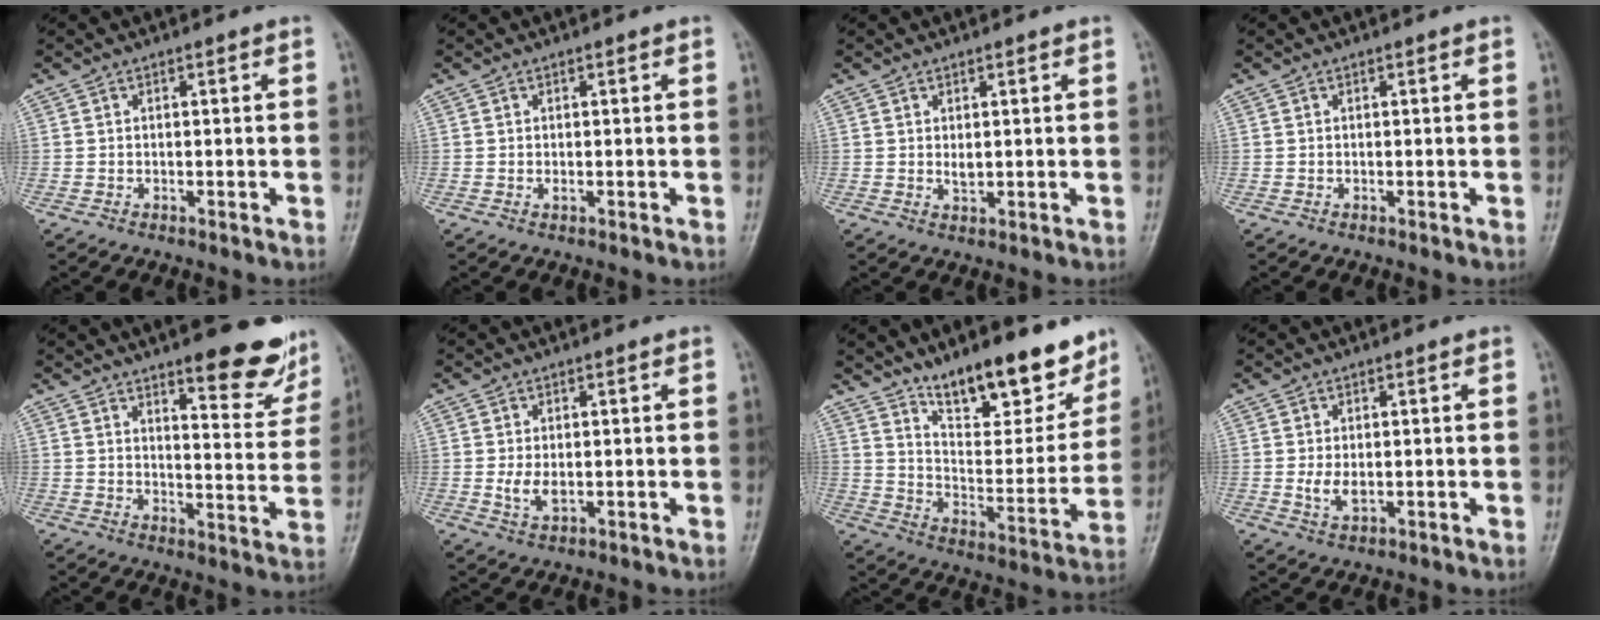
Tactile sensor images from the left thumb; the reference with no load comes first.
{"total": 0.8, "force": [0.2, 0.3, 0.7], "torque": [-0.010, -0.001, 0.004]}
{"total": 2.0, "force": [0.7, 1.0, 1.6], "torque": [-0.025, -0.007, 0.013]}
{"total": 0.0}
{"total": 13.4, "force": [9.6, 3.8, 8.5], "torque": [-0.069, -0.066, 0.127]}
{"total": 3.3, "force": [0.1, 1.9, 2.7], "torque": [-0.052, -0.009, 0.007]}
{"total": 19.4, "force": [14.3, 7.0, 11.0], "torque": [-0.114, -0.094, 0.229]}
{"total": 3.2, "force": [0.1, 1.8, 2.6], "torque": [-0.049, -0.009, 0.007]}